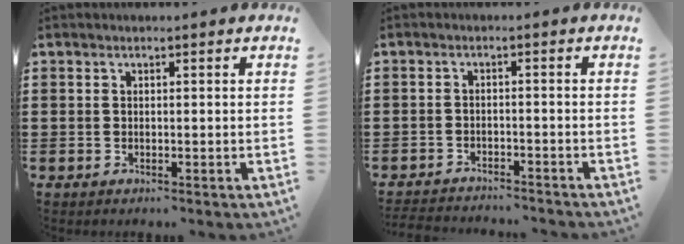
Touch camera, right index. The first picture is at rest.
{"total": 2.5, "force": [-2.5, 0.0, -0.2], "torque": [-0.005, -0.003, -0.054]}